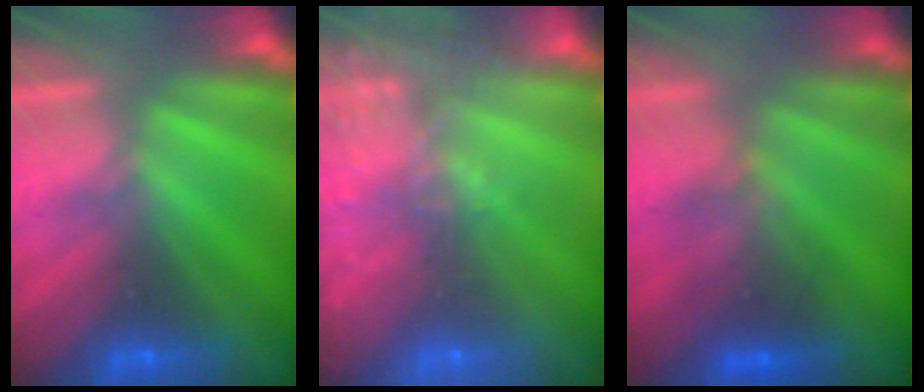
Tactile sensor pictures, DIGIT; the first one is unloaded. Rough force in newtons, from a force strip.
{"total": 13.7}
{"total": 2.5}